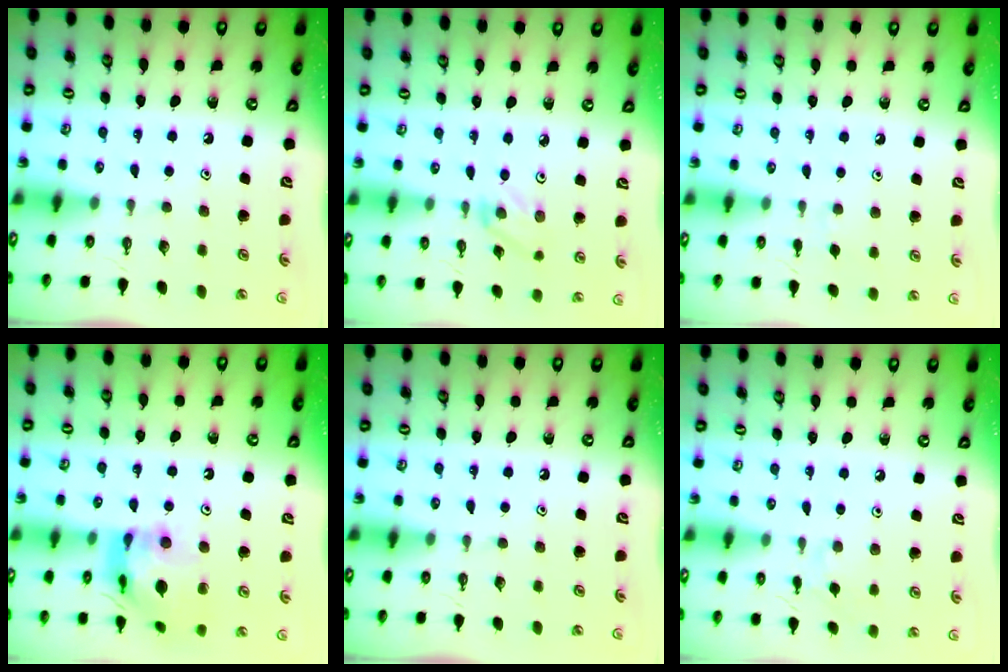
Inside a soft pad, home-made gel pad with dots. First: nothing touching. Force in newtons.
{"total": 2.6, "press": 2.6, "slide": 0.4}
{"total": 3.9, "press": 3.9, "slide": 0.7}
{"total": 12.3, "press": 12.2, "slide": 1.1}
{"total": 0.0}
{"total": 3.1, "press": 3.1, "slide": 0.6}